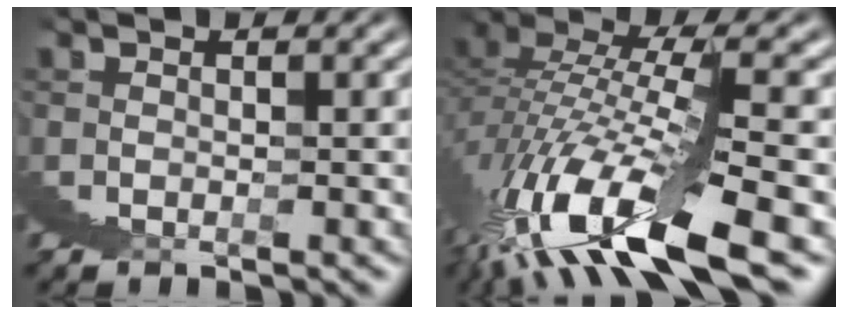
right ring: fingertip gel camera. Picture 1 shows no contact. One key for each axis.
{"total": 6.5, "fx": 1.3, "fy": 1.2, "fz": 6.2, "tx": -0.096, "ty": 0.014, "tz": 0.019}